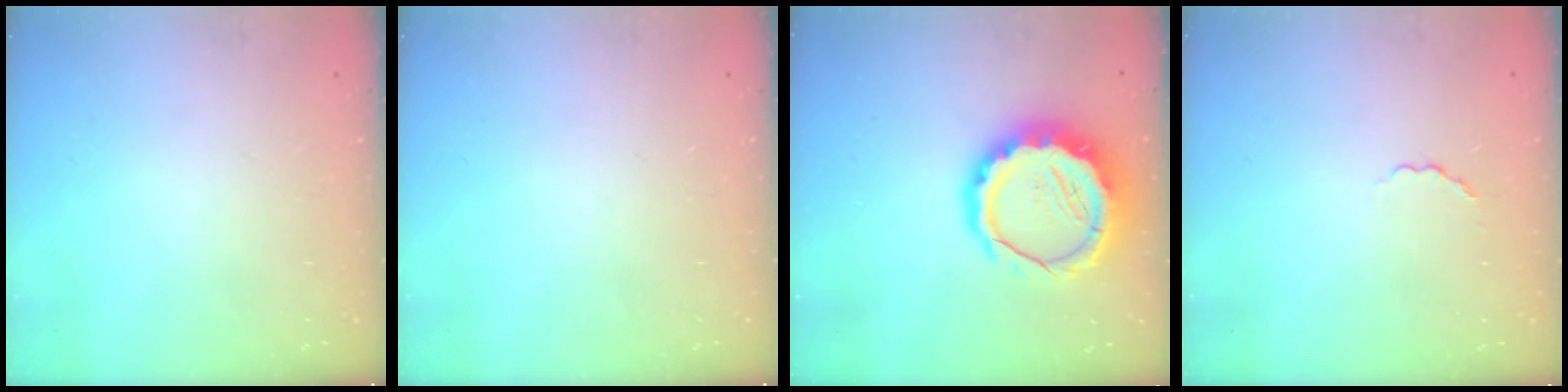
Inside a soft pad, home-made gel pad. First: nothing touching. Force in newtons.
{"total": 0.0}
{"total": 13.6, "press": 13.2, "slide": 3.2}
{"total": 2.4, "press": 2.2, "slide": 1.0}